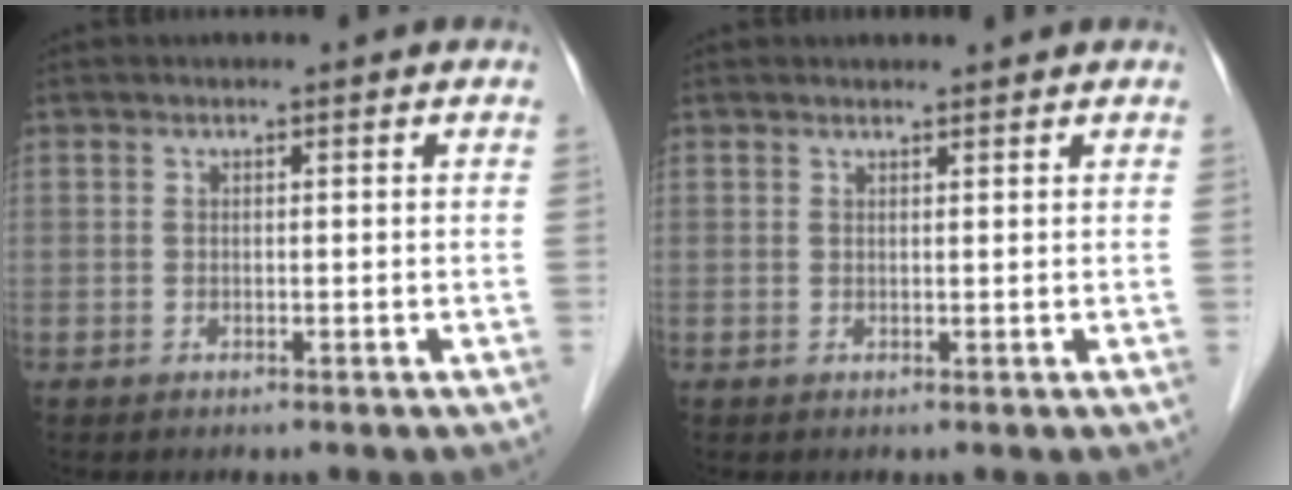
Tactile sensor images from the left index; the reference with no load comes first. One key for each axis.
{"total": 1.6, "fx": 1.6, "fy": 0.0, "fz": 0.2, "tx": -0.009, "ty": 0.009, "tz": 0.025}